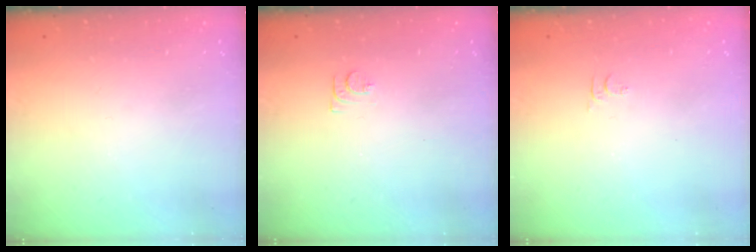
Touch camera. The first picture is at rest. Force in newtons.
{"total": 6.6, "press": 6.6, "slide": 0.7}
{"total": 4.6, "press": 4.6, "slide": 0.6}